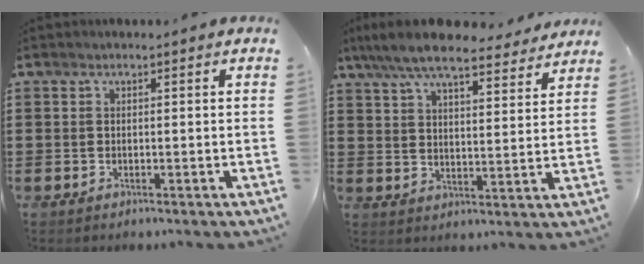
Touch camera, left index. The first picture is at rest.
{"total": 8.4, "force": [7.5, 1.2, 3.5], "torque": [-0.096, -0.031, 0.135]}